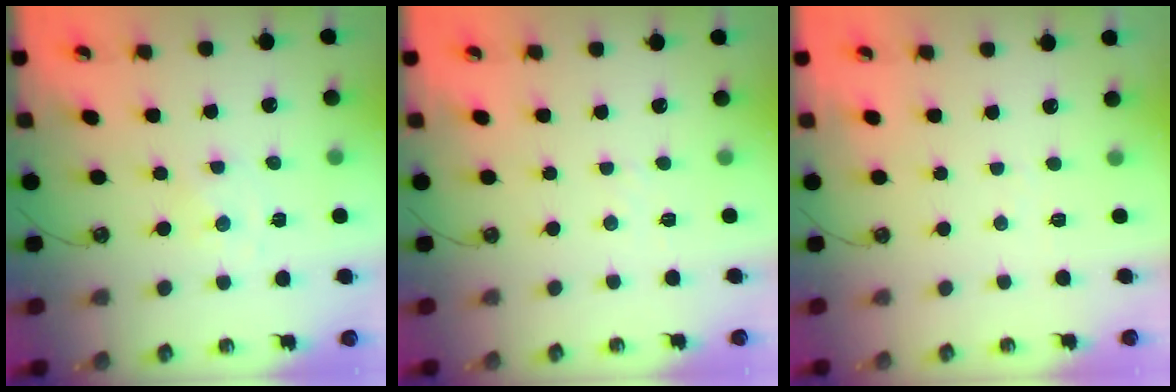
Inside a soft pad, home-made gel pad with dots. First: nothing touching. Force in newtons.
{"total": 2.1, "press": 2.1, "slide": 0.4}
{"total": 2.9, "press": 2.9, "slide": 0.4}